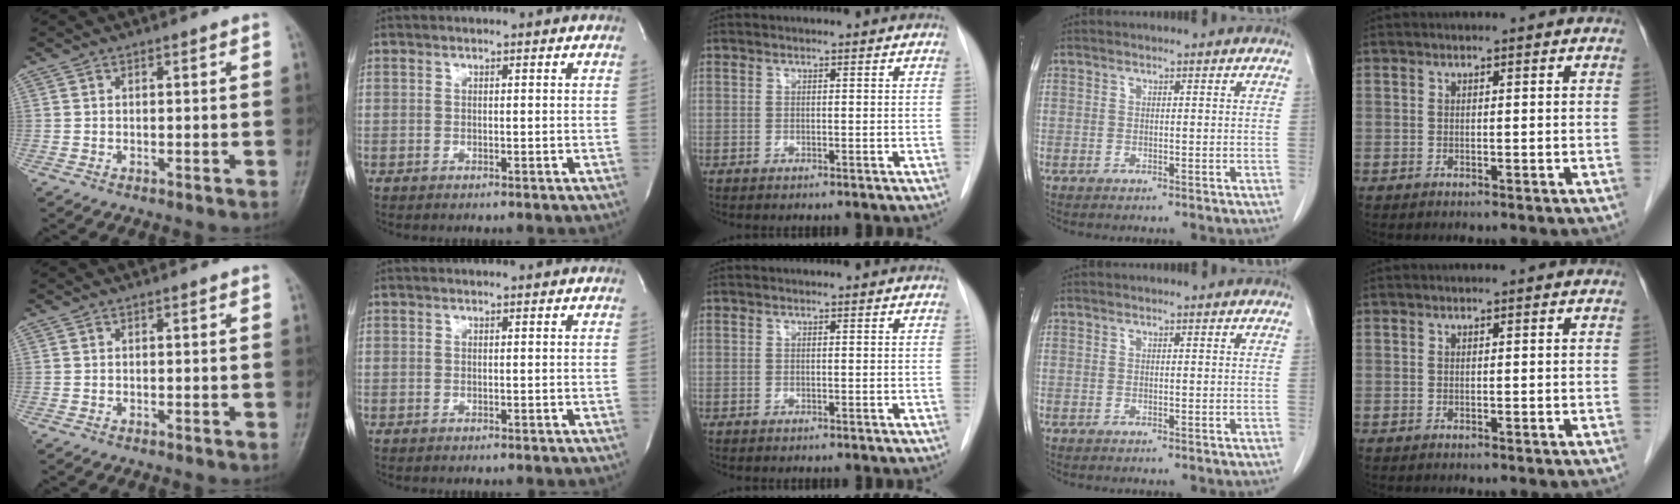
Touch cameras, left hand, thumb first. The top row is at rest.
{}